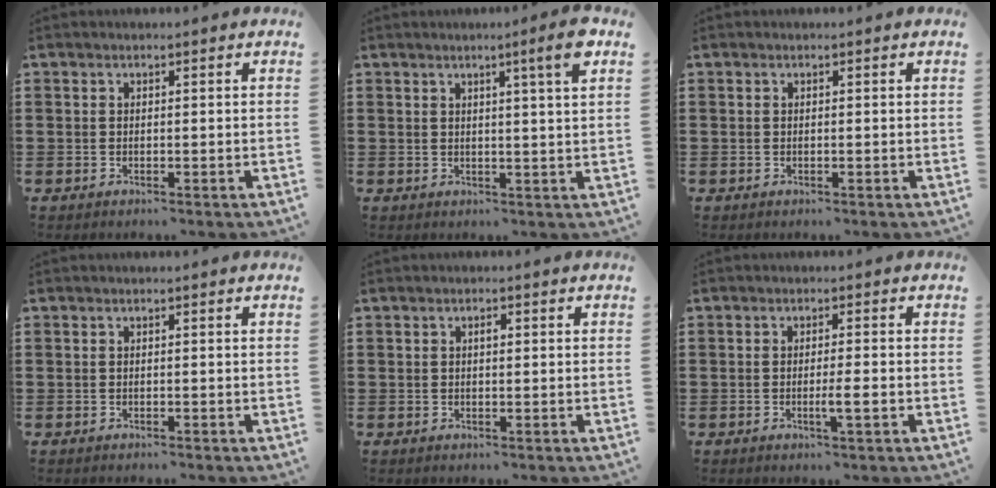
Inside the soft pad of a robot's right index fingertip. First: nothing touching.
{"total": 5.0, "force": [2.7, -0.5, 4.2], "torque": [-0.062, -0.011, 0.038]}
{"total": 0.0}
{"total": 0.0}
{"total": 1.0, "force": [0.2, 0.4, 0.9], "torque": [-0.018, 0.003, 0.002]}
{"total": 3.0, "force": [-1.0, -0.1, 2.8], "torque": [-0.046, -0.006, -0.019]}